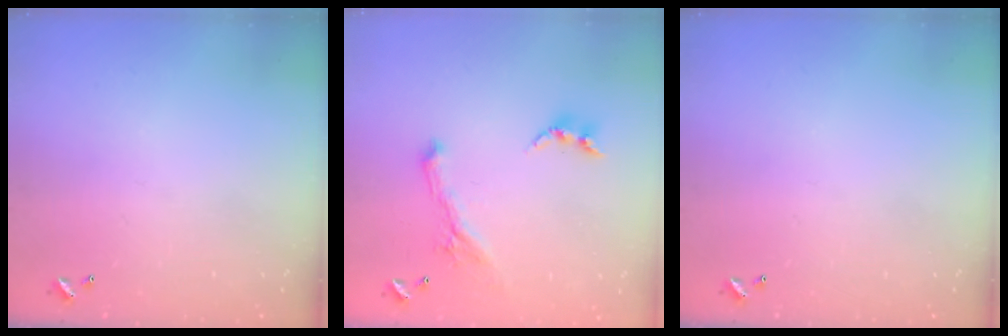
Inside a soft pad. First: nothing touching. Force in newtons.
{"total": 0.8, "press": 0.8, "slide": 0.2}
{"total": 0.0}